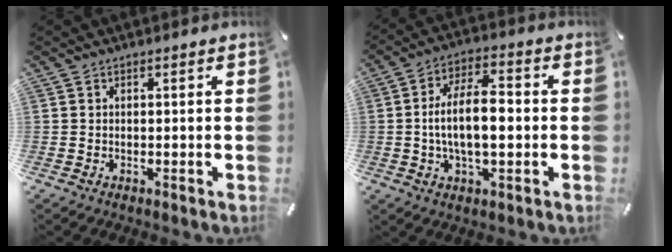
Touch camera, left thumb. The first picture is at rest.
{"total": 11.6, "force": [-0.9, 5.6, 10.1], "torque": [-0.186, 0.005, -0.022]}